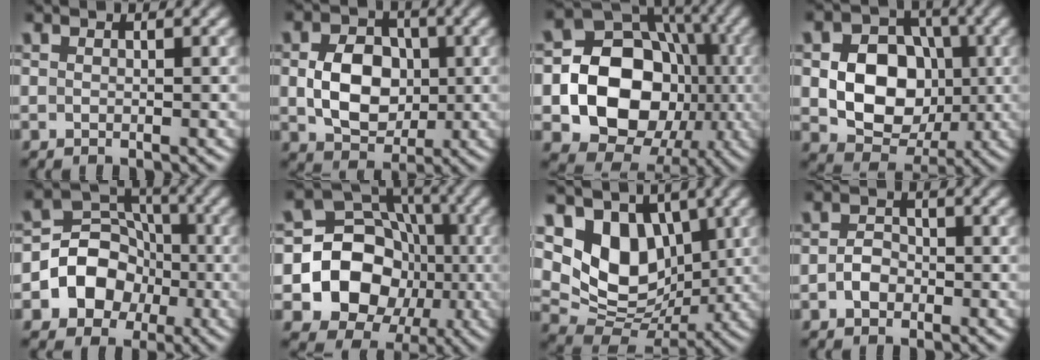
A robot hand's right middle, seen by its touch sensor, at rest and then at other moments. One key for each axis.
{"total": 6.1, "fx": 0.0, "fy": 4.6, "fz": 4.1, "tx": -0.076, "ty": -0.003, "tz": 0.003}
{"total": 14.5, "fx": -2.6, "fy": 11.9, "fz": 7.8, "tx": -0.108, "ty": -0.011, "tz": -0.067}
{"total": 8.9, "fx": -0.5, "fy": 7.0, "fz": 5.5, "tx": -0.081, "ty": 0.003, "tz": -0.018}
{"total": 6.7, "fx": -2.0, "fy": 5.7, "fz": 2.8, "tx": -0.021, "ty": 0.007, "tz": -0.060}
{"total": 12.6, "fx": -2.4, "fy": 11.0, "fz": 5.5, "tx": -0.075, "ty": -0.003, "tz": -0.069}
{"total": 8.0, "fx": 2.4, "fy": 6.0, "fz": 4.7, "tx": -0.083, "ty": -0.023, "tz": 0.039}
{"total": 1.8, "fx": -0.7, "fy": 1.4, "fz": 1.0, "tx": -0.018, "ty": 0.003, "tz": -0.017}